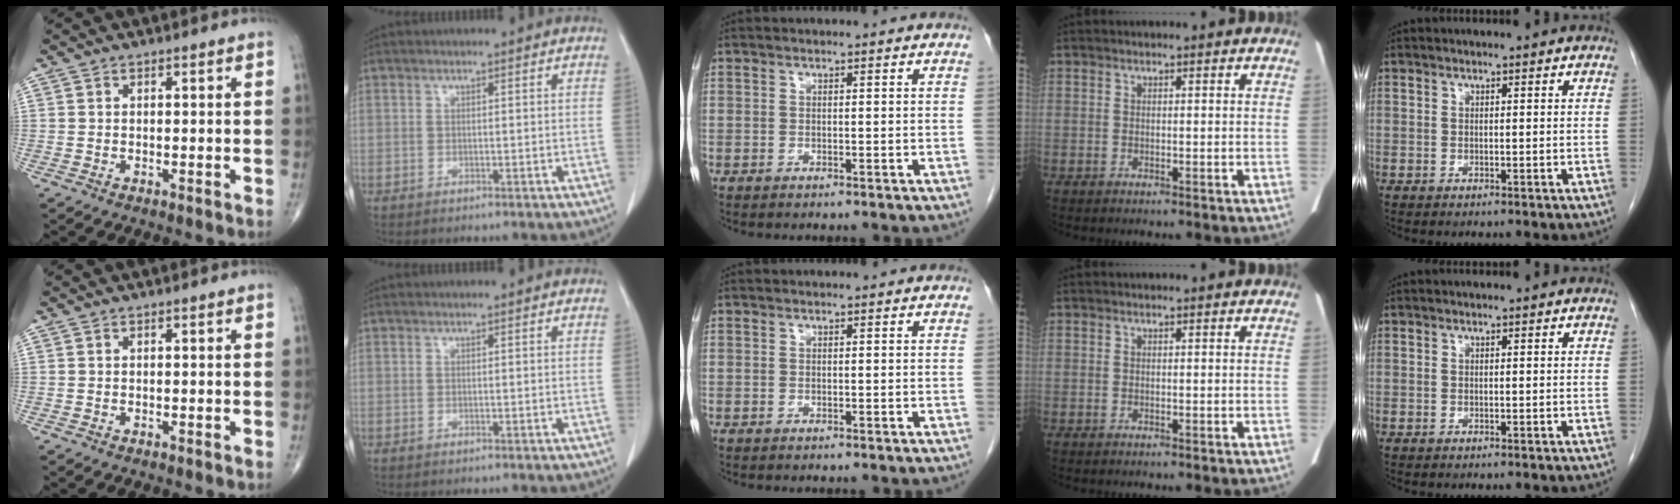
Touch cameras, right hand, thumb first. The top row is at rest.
{}